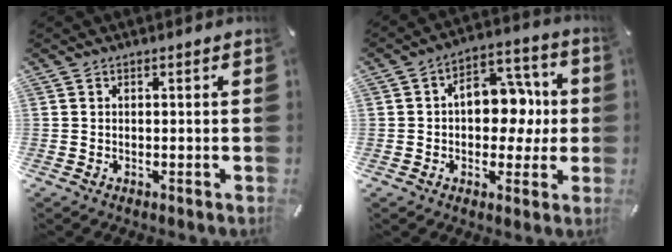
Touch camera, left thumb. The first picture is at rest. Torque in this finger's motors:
{"motor_torque": [1.23, 2.38, 0.80, -0.38, 0.04]}